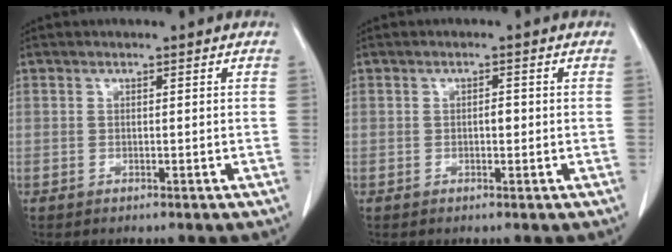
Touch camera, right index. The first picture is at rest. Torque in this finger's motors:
{"motor_torque": [0.19, -0.10, 0.12, 0.03]}